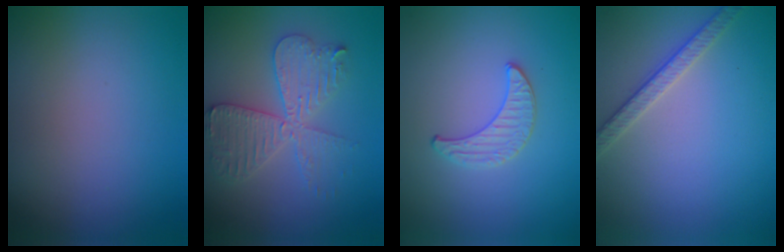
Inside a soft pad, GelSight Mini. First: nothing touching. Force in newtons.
{"total": 5.7, "press": 5.7, "slide": 0.8}
{"total": 1.3, "press": 1.3, "slide": 0.2}
{"total": 2.7, "press": 2.6, "slide": 0.6}